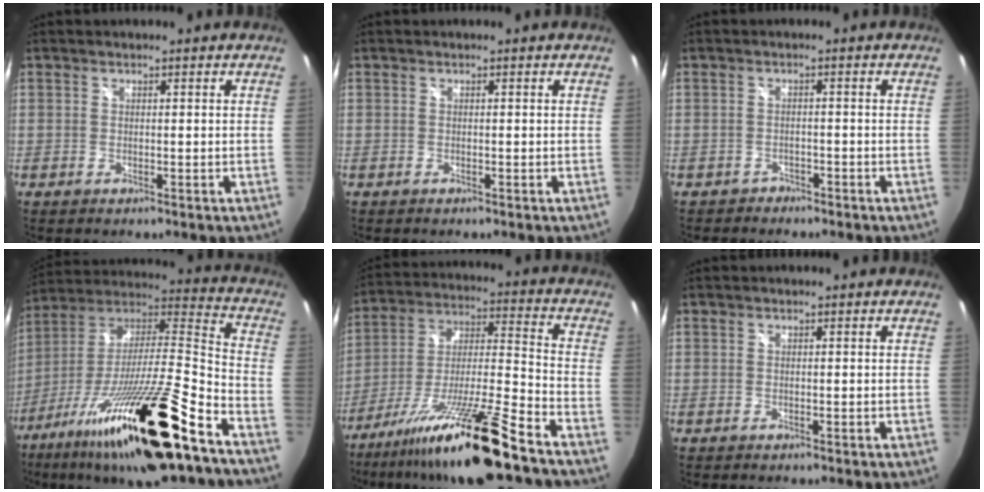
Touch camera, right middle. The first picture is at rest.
{"total": 0.0}
{"total": 2.2, "force": [-1.8, 1.2, 0.0], "torque": [-0.004, 0.000, -0.032]}
{"total": 29.7, "force": [-18.0, 3.3, 23.3], "torque": [-0.391, -0.059, -0.306]}
{"total": 19.6, "force": [-14.3, -0.2, 13.4], "torque": [-0.244, -0.026, -0.248]}
{"total": 0.0}